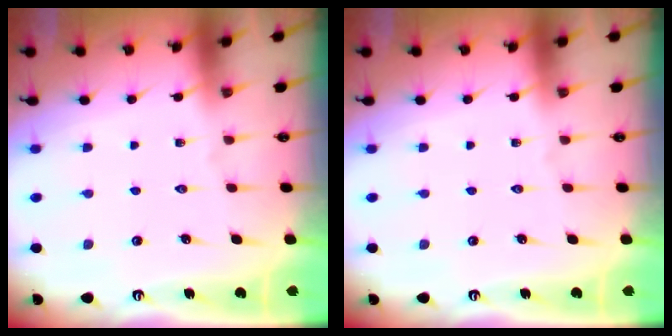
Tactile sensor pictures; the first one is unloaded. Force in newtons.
{"total": 0.0}